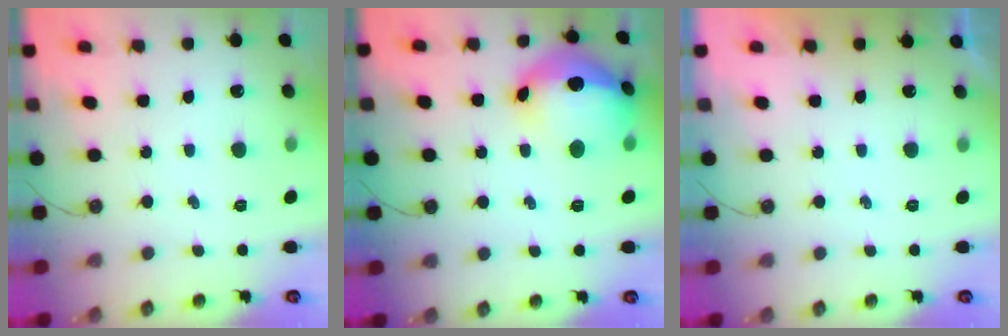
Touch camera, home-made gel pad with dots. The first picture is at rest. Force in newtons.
{"total": 20.3, "press": 19.8, "slide": 4.4}
{"total": 0.0}